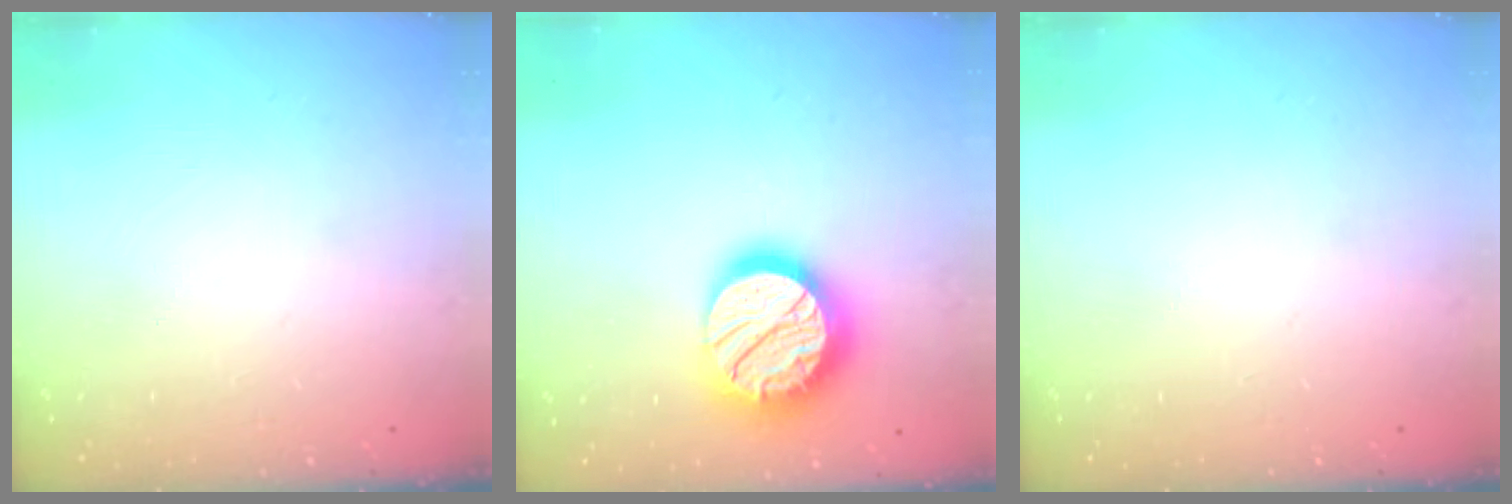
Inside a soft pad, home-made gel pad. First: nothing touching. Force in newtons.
{"total": 20.3, "press": 20.3, "slide": 1.6}
{"total": 0.0}